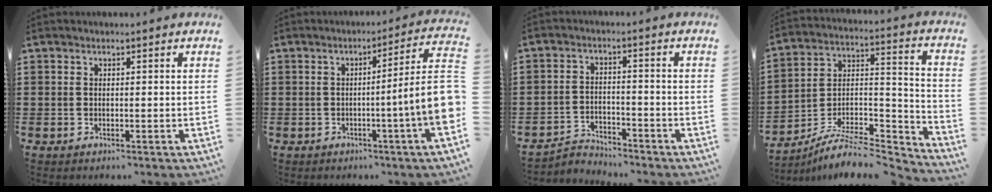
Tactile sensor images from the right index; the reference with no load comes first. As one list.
[{"total": 10.7, "force": [-1.3, 0.4, 10.6], "torque": [-0.178, -0.024, -0.027]}, {"total": 3.1, "force": [-3.1, 0.6, 0.0], "torque": [-0.010, 0.002, -0.065]}, {"total": 7.9, "force": [-6.5, 2.9, 3.5], "torque": [-0.060, 0.012, -0.125]}]